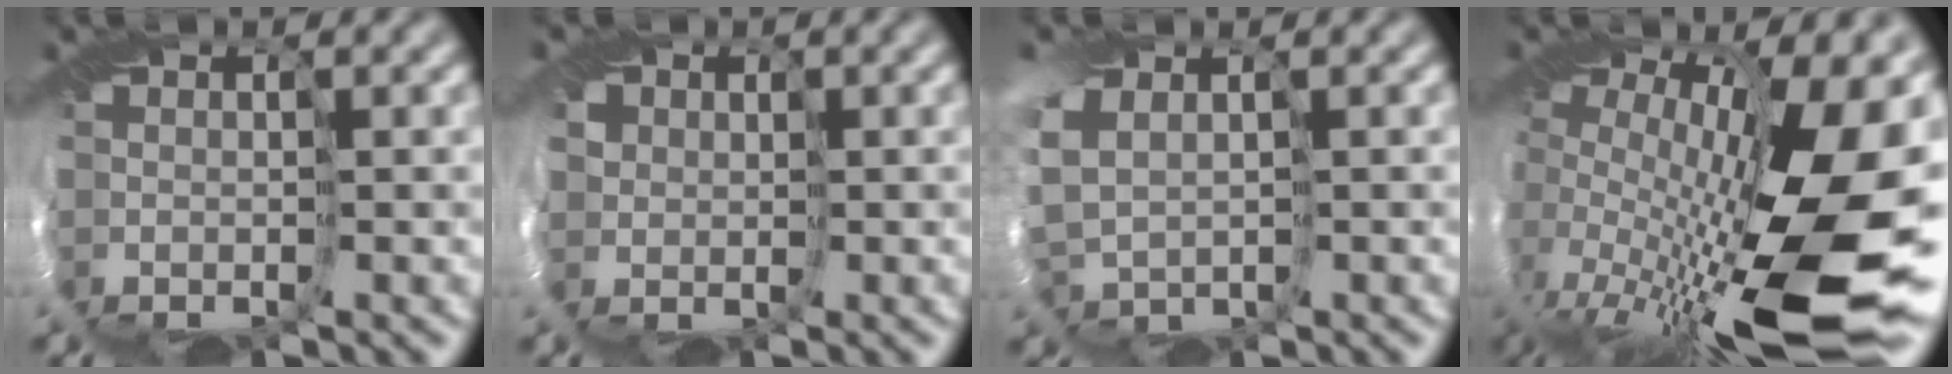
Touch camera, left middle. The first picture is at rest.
{"total": 5.2, "force": [2.1, 4.3, 1.9], "torque": [-0.041, 0.021, 0.016]}
{"total": 6.8, "force": [2.1, 4.5, 4.6], "torque": [-0.142, 0.021, 0.051]}
{"total": 18.1, "force": [-2.9, 6.5, 16.6], "torque": [-0.278, -0.037, -0.049]}